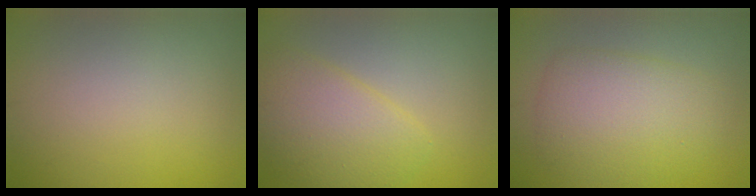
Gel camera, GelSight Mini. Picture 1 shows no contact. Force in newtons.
{"total": 4.4, "press": 4.4, "slide": 0.2}
{"total": 5.0, "press": 5.0, "slide": 0.2}